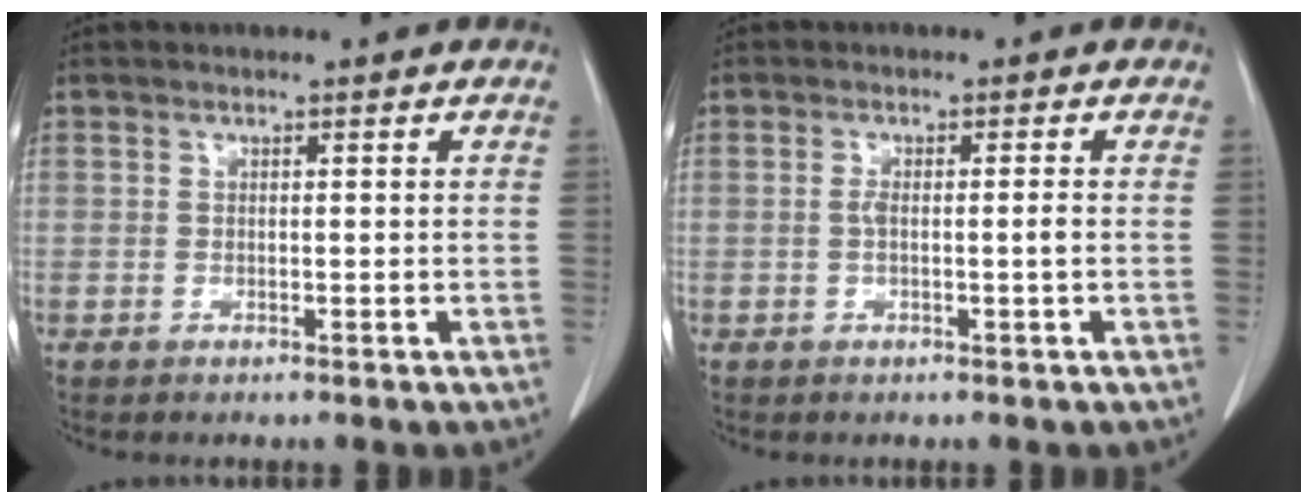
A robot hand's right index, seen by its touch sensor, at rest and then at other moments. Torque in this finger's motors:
{"motor_torque": [0.29, -0.10, -0.01, 0.04]}